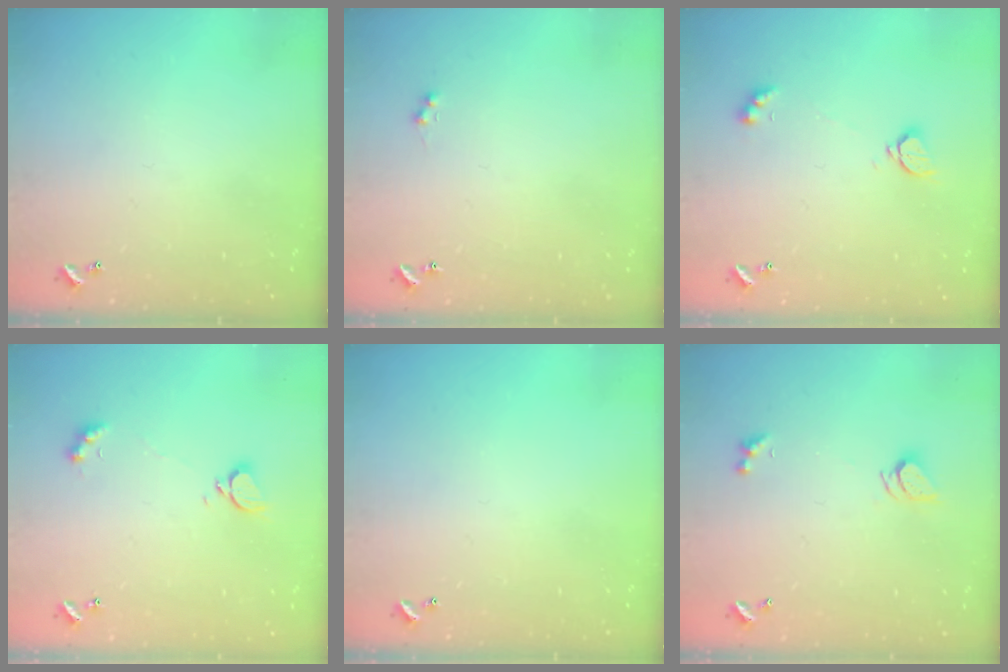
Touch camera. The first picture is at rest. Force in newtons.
{"total": 1.0, "press": 0.9, "slide": 0.4}
{"total": 2.2, "press": 2.2, "slide": 0.2}
{"total": 2.5, "press": 2.4, "slide": 0.5}
{"total": 0.0}
{"total": 2.3, "press": 2.3, "slide": 0.2}